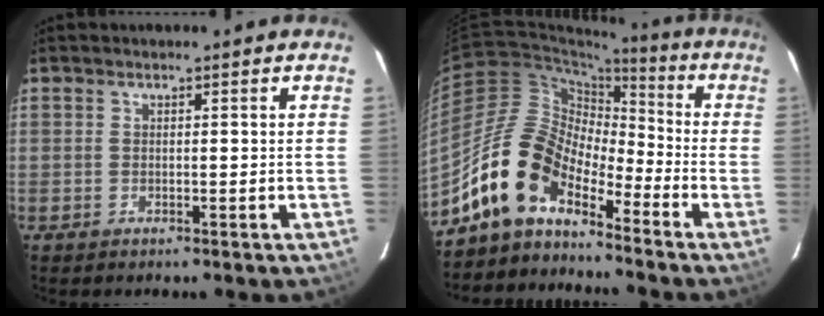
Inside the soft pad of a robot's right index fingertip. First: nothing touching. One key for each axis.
{"total": 12.6, "fx": -9.4, "fy": 5.7, "fz": 6.2, "tx": -0.108, "ty": 0.021, "tz": -0.190}